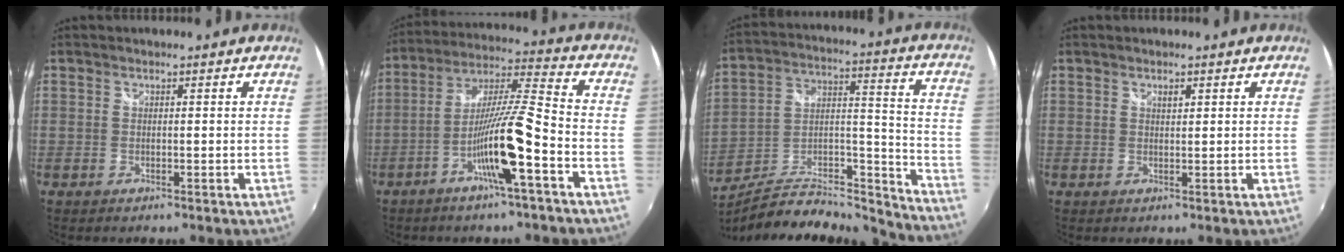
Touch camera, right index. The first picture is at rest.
{"total": 12.5, "force": [-5.8, -0.1, 11.1], "torque": [-0.213, 0.000, -0.110]}
{"total": 18.5, "force": [-16.4, 2.9, 8.1], "torque": [-0.114, 0.002, -0.270]}
{"total": 1.0, "force": [0.6, 0.5, 0.7], "torque": [-0.009, 0.003, 0.011]}